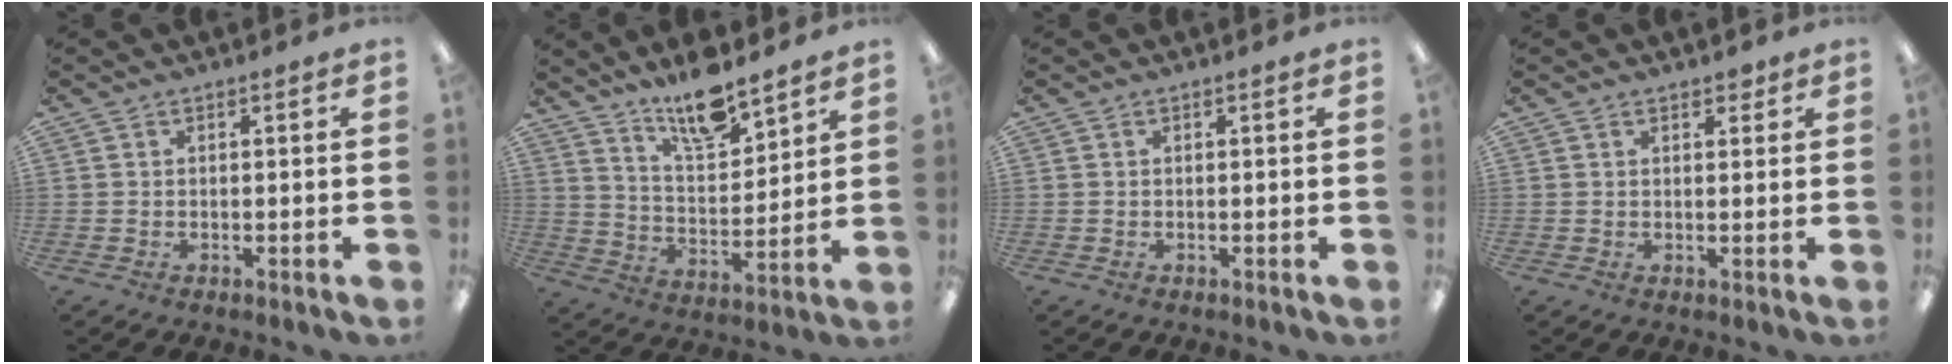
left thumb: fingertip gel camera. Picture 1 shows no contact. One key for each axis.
{"total": 12.8, "fx": 10.9, "fy": 3.8, "fz": 5.4, "tx": -0.088, "ty": -0.074, "tz": 0.196}
{"total": 0.0}
{"total": 2.3, "fx": 1.7, "fy": 1.2, "fz": 0.9, "tx": -0.003, "ty": -0.005, "tz": 0.027}